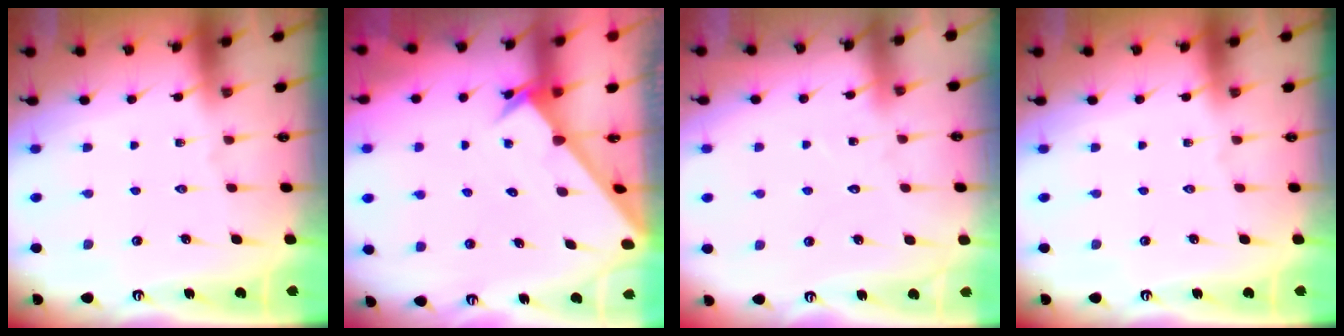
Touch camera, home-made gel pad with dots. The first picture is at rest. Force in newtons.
{"total": 2.5, "press": 2.5, "slide": 0.2}
{"total": 7.1, "press": 7.0, "slide": 0.6}
{"total": 0.0}